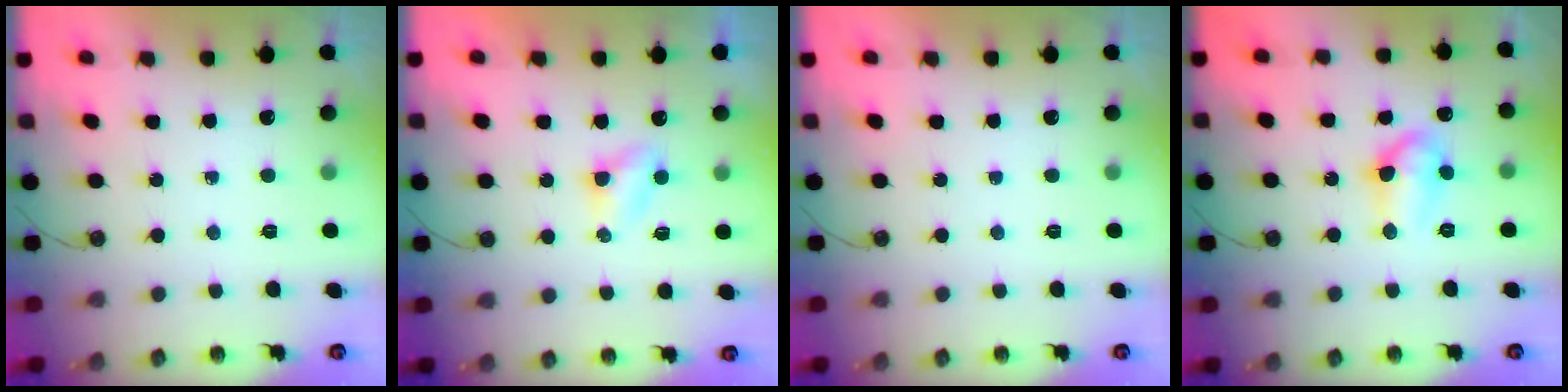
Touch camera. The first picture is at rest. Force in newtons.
{"total": 3.7, "press": 3.7, "slide": 0.6}
{"total": 0.0}
{"total": 8.8, "press": 8.8, "slide": 1.0}